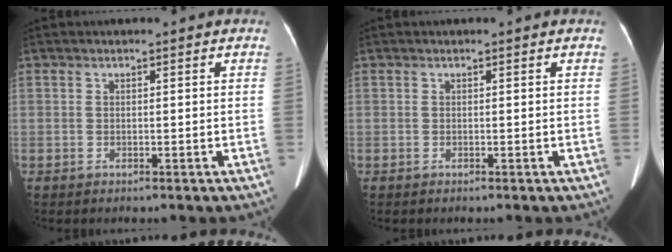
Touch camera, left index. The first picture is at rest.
{"total": 0.0}